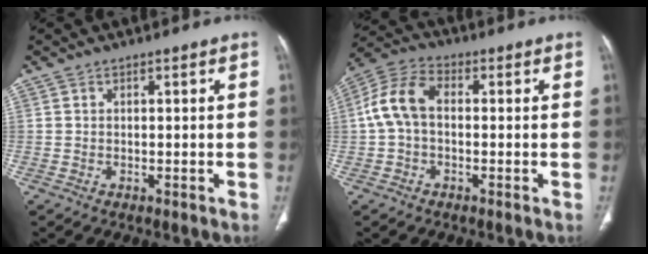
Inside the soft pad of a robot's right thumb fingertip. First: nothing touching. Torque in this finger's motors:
{"motor_torque": [0.28, 0.62, 0.37, -0.39, 0.10]}